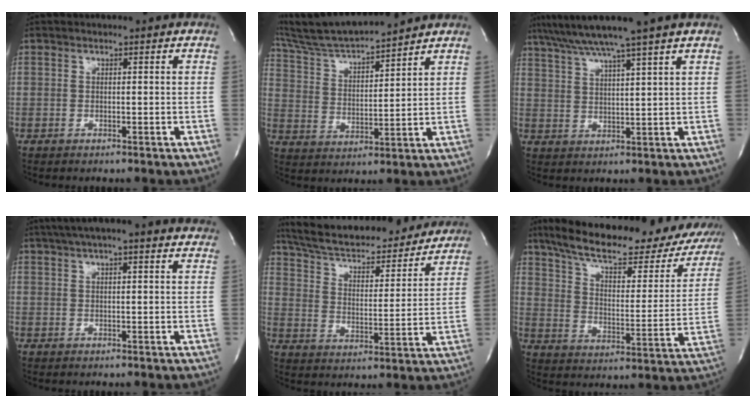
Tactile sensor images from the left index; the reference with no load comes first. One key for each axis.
{"total": 13.9, "fx": 12.9, "fy": 0.2, "fz": 5.3, "tx": -0.107, "ty": 0.012, "tz": 0.231}
{"total": 10.1, "fx": 8.1, "fy": -2.8, "fz": 5.3, "tx": -0.093, "ty": 0.005, "tz": 0.134}
{"total": 13.0, "fx": 10.9, "fy": 1.5, "fz": 7.0, "tx": -0.116, "ty": 0.041, "tz": 0.140}
{"total": 26.2, "fx": 23.5, "fy": 5.9, "fz": 10.0, "tx": -0.169, "ty": -0.006, "tz": 0.327}
{"total": 29.8, "fx": 24.1, "fy": 8.2, "fz": 15.4, "tx": -0.242, "ty": -0.007, "tz": 0.312}